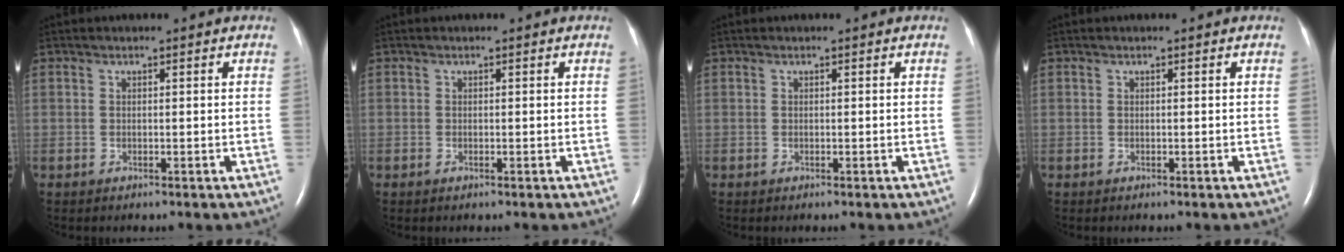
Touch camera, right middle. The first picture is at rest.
{"total": 0.0}
{"total": 0.0}
{"total": 0.0}